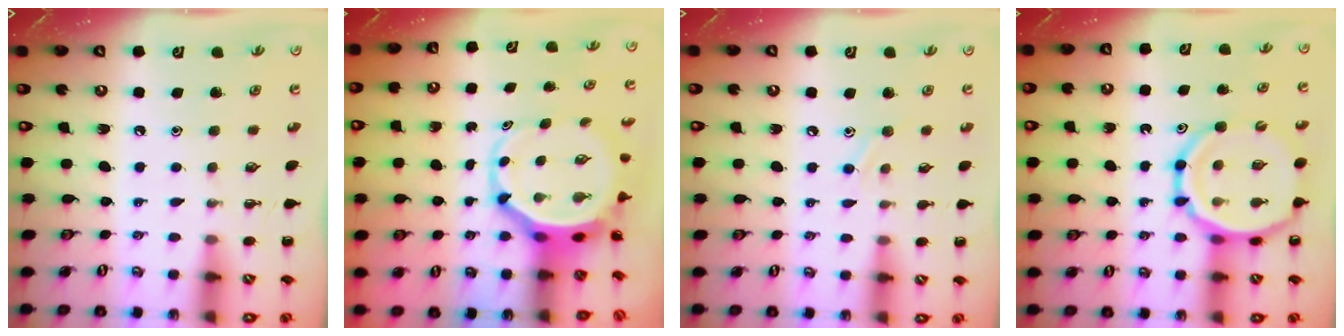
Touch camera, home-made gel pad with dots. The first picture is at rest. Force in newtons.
{"total": 5.3, "press": 5.1, "slide": 1.5}
{"total": 6.2, "press": 6.0, "slide": 1.7}
{"total": 14.2, "press": 13.8, "slide": 3.2}